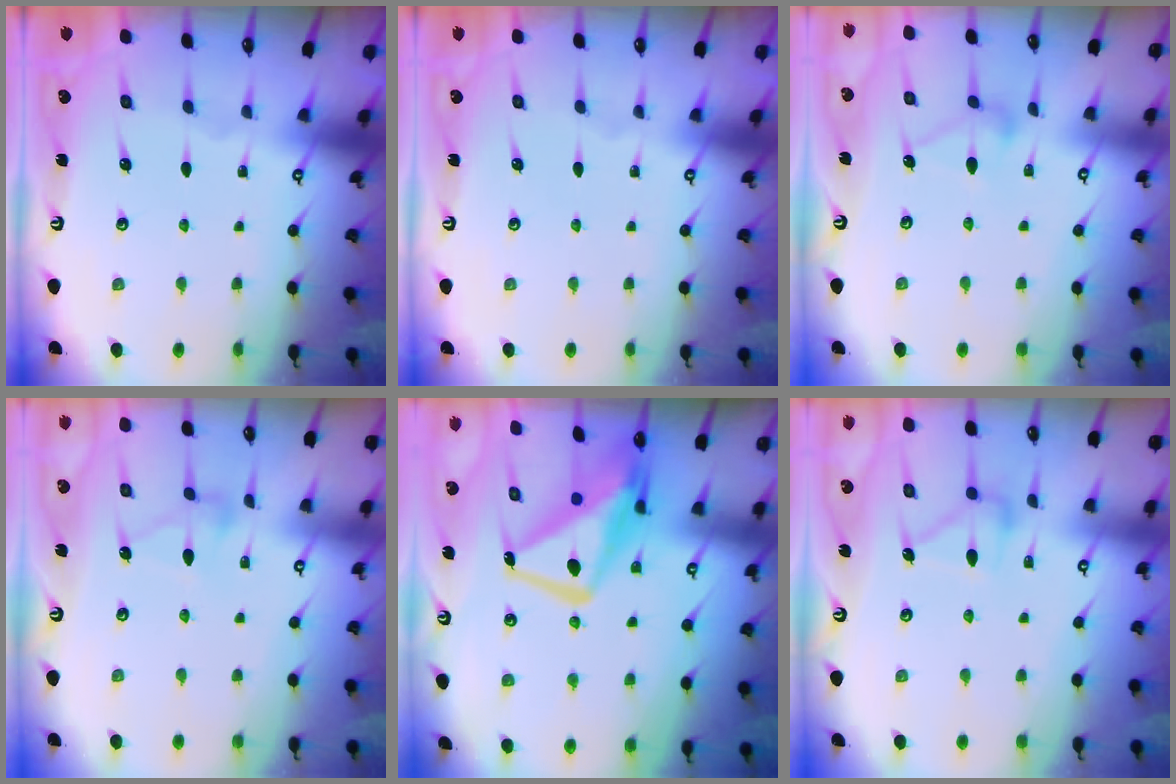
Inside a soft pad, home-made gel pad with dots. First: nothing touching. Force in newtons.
{"total": 0.0}
{"total": 8.1, "press": 8.1, "slide": 0.4}
{"total": 4.6, "press": 4.6, "slide": 0.5}
{"total": 13.8, "press": 13.8, "slide": 1.3}
{"total": 13.1, "press": 13.1, "slide": 0.7}